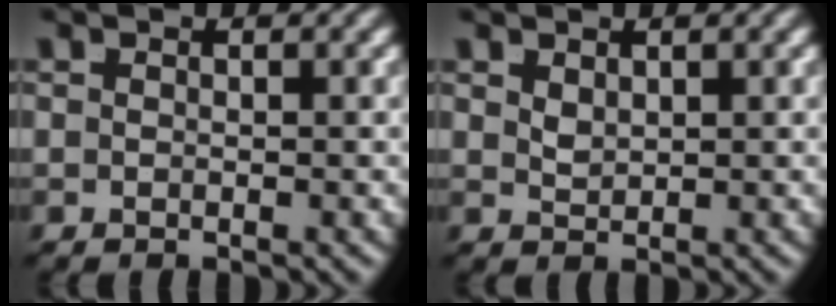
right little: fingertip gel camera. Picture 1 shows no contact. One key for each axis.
{"total": 0.9, "fx": 0.8, "fy": -0.2, "fz": 0.4, "tx": -0.008, "ty": -0.011, "tz": 0.029}